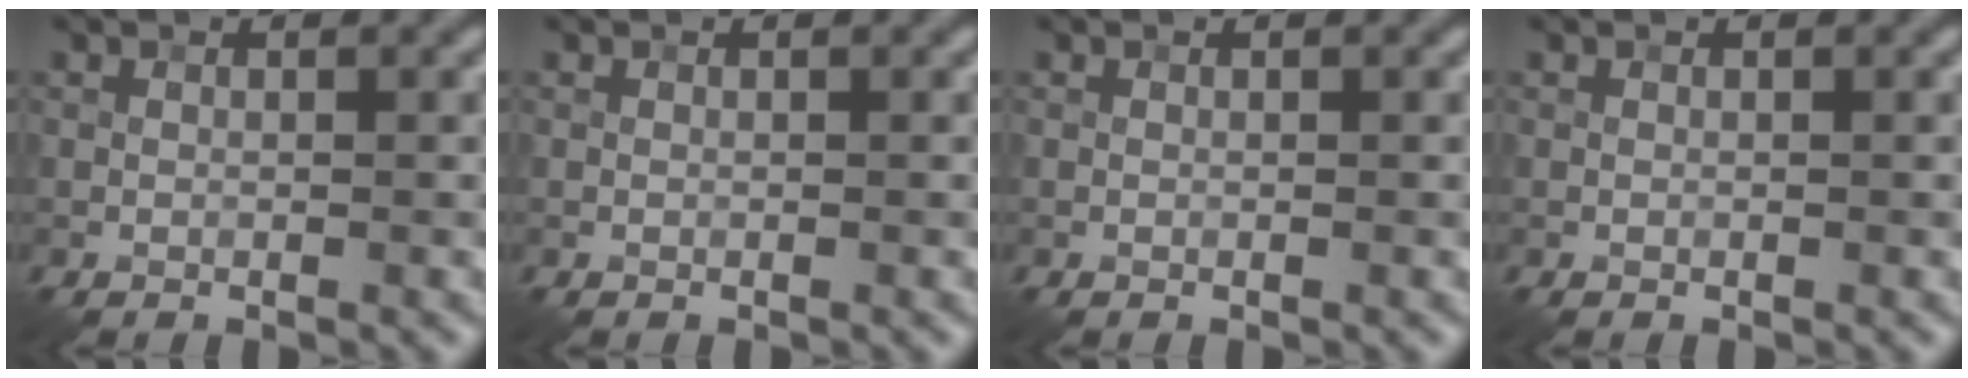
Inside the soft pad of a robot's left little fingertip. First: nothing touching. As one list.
[{"total": 0.0}, {"total": 0.0}, {"total": 0.0}]